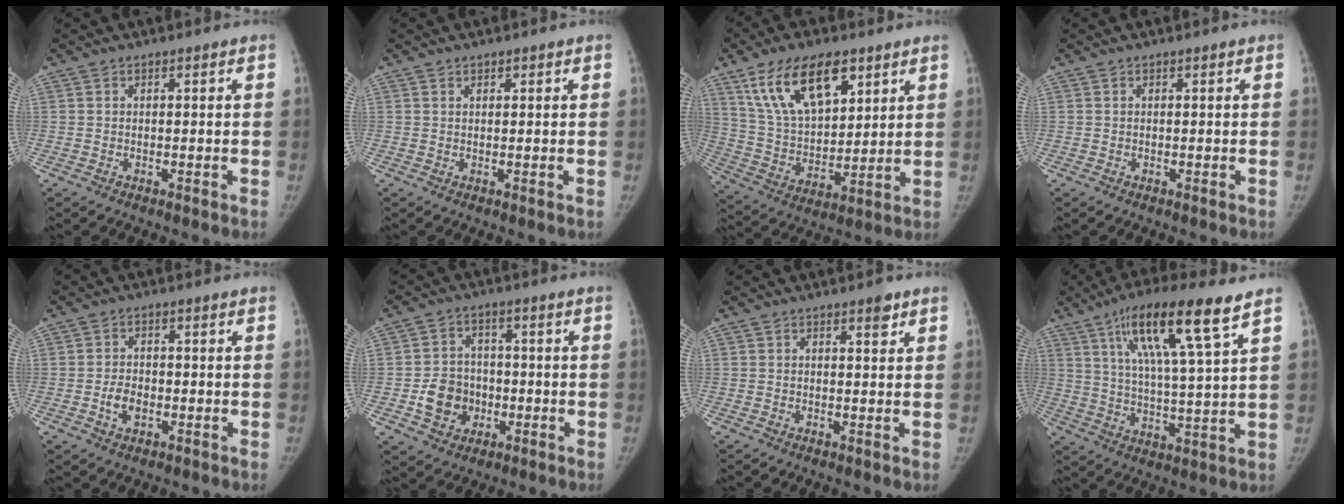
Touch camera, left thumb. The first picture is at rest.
{"total": 0.6, "force": [0.4, 0.4, 0.0], "torque": [0.010, -0.003, 0.004]}
{"total": 17.7, "force": [9.7, 9.0, 11.7], "torque": [-0.169, -0.033, 0.188]}
{"total": 0.0}
{"total": 3.8, "force": [-1.2, 2.7, 2.4], "torque": [-0.033, 0.009, -0.019]}
{"total": 8.7, "force": [-2.1, 7.7, 3.6], "torque": [-0.030, 0.015, -0.033]}
{"total": 2.1, "force": [1.4, 0.8, 1.4], "torque": [-0.012, -0.006, 0.018]}
{"total": 16.1, "force": [8.7, 2.1, 13.4], "torque": [-0.229, -0.028, 0.152]}